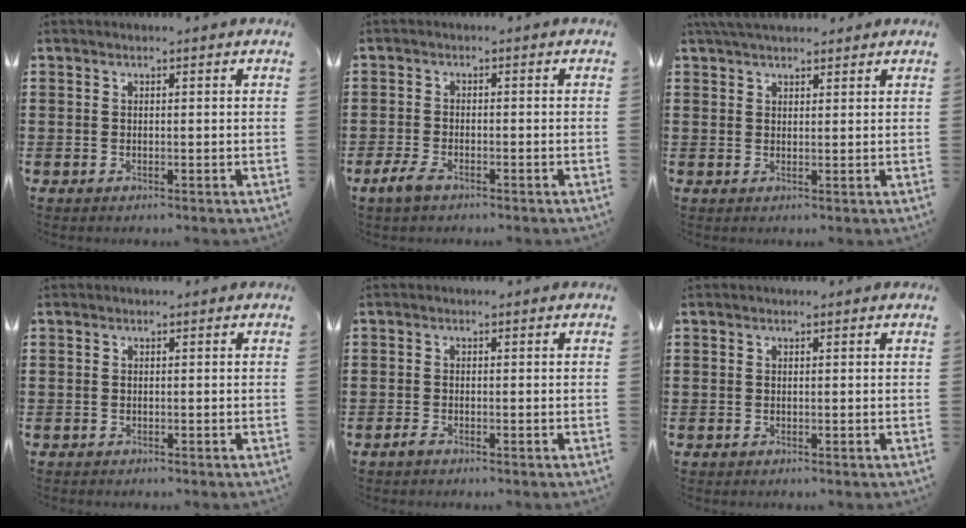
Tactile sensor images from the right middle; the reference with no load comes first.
{"total": 3.1, "force": [-1.8, 1.3, 2.1], "torque": [-0.058, -0.005, -0.039]}
{"total": 3.0, "force": [2.8, 0.6, 1.0], "torque": [-0.028, 0.003, 0.053]}
{"total": 0.6, "force": [-0.4, 0.4, -0.2], "torque": [0.003, 0.006, -0.010]}
{"total": 1.2, "force": [-0.8, 0.5, 0.8], "torque": [-0.025, -0.006, -0.016]}
{"total": 0.0}